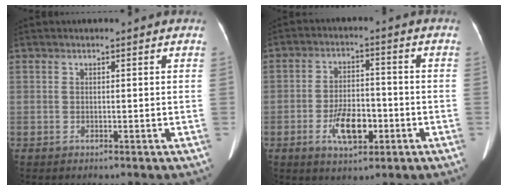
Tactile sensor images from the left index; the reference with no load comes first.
{"total": 7.3, "force": [-2.7, 3.0, 6.1], "torque": [-0.120, 0.000, -0.043]}